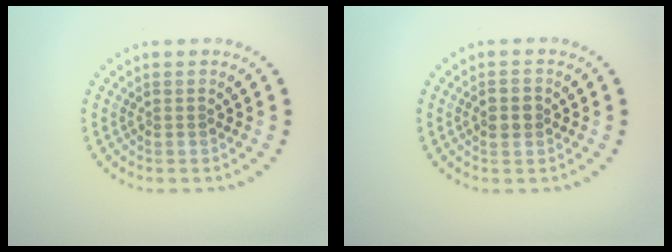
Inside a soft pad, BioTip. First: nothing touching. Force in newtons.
{"total": 2.4, "press": 2.4, "slide": 0.1}